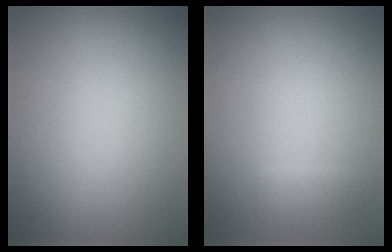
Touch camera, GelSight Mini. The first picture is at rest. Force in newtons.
{"total": 1.0, "press": 1.0, "slide": 0.1}